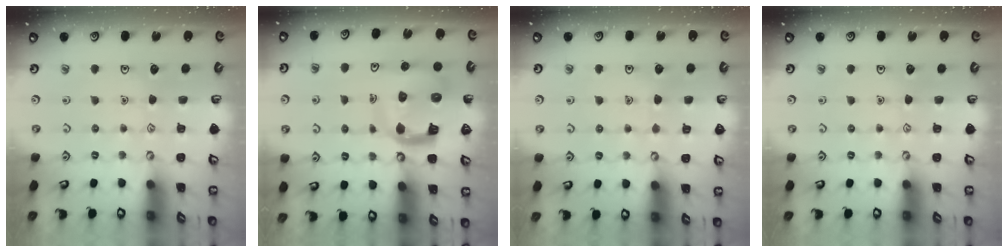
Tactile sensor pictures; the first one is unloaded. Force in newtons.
{"total": 10.3, "press": 10.2, "slide": 1.2}
{"total": 2.4, "press": 2.4, "slide": 0.2}
{"total": 0.0}